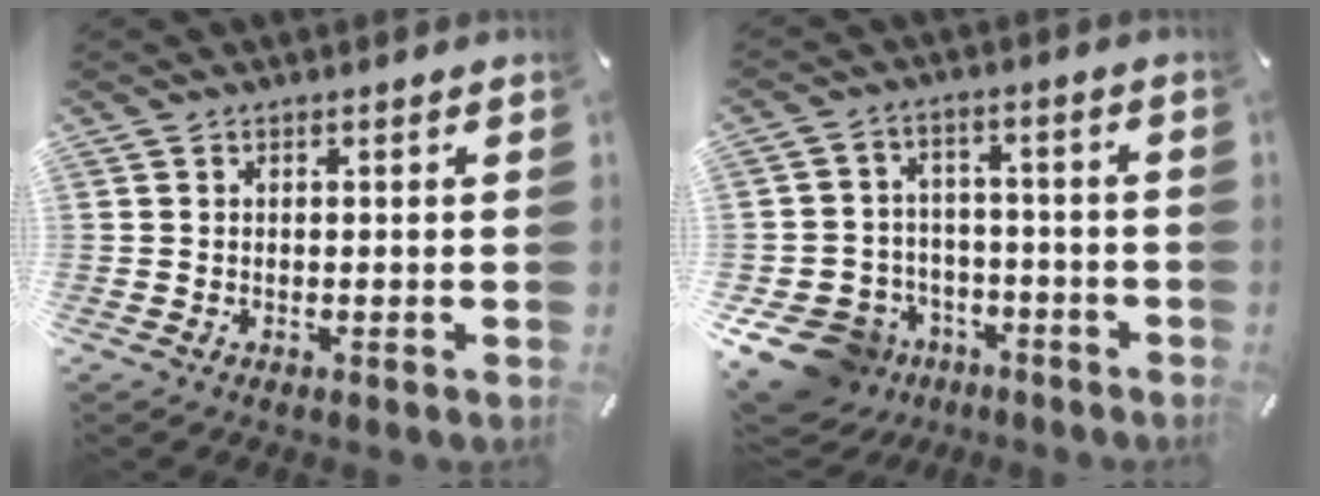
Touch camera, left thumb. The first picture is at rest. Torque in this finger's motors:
{"motor_torque": [0.11, 0.51, 0.64, 0.50, 0.20]}